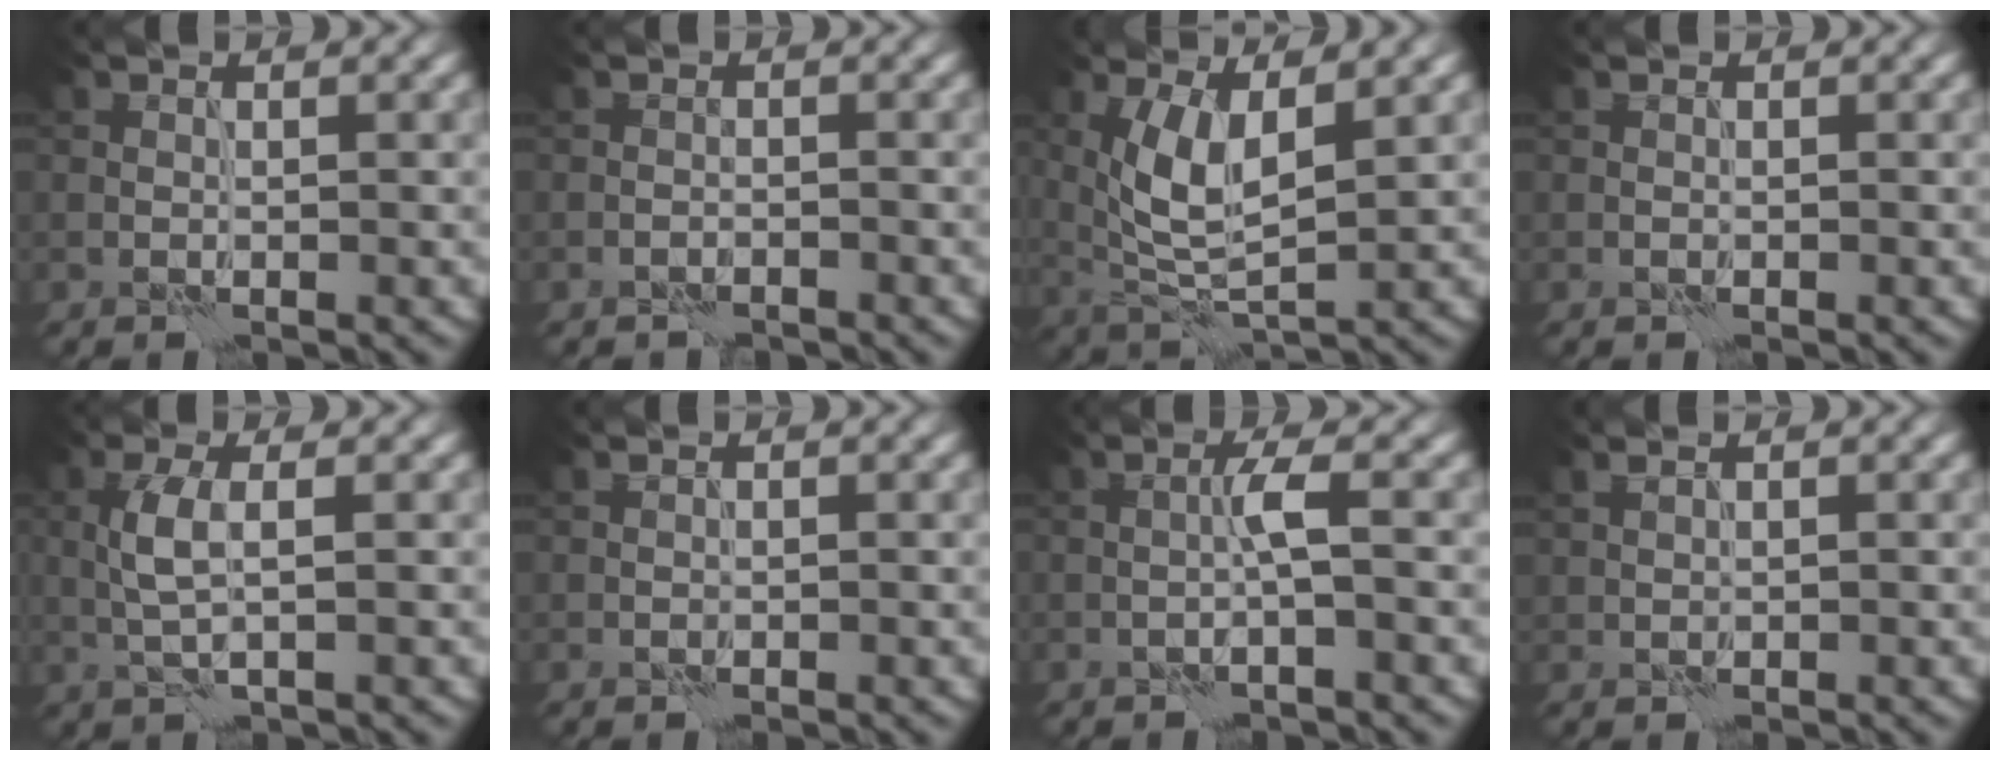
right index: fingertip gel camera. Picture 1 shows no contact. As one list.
[{"total": 1.1, "force": [-1.0, 0.5, 0.2], "torque": [-0.001, 0.003, -0.021]}, {"total": 5.2, "force": [1.4, 1.8, 4.7], "torque": [-0.105, -0.009, 0.033]}, {"total": 0.0}, {"total": 2.7, "force": [0.3, 0.6, 2.6], "torque": [-0.061, 0.004, 0.005]}, {"total": 0.0}, {"total": 1.9, "force": [-0.3, -0.1, 1.9], "torque": [-0.039, 0.007, -0.009]}, {"total": 0.7, "force": [0.6, 0.1, 0.4], "torque": [-0.011, 0.000, 0.013]}]